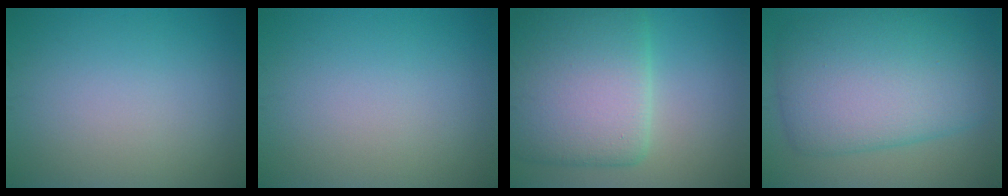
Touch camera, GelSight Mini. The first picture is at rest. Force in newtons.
{"total": 0.0}
{"total": 10.9, "press": 10.9, "slide": 0.3}
{"total": 10.3, "press": 10.3, "slide": 0.3}